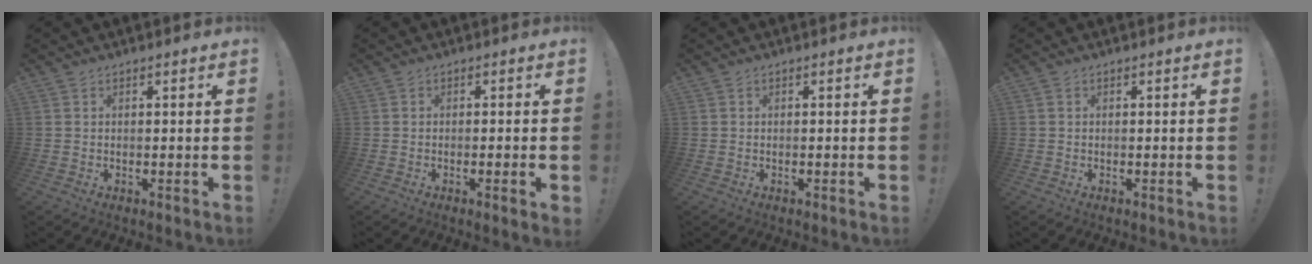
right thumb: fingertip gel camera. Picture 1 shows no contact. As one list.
[{"total": 2.2, "force": [-0.8, -0.3, 2.1], "torque": [-0.039, -0.001, -0.013]}, {"total": 0.8, "force": [0.1, 0.1, -0.8], "torque": [0.004, 0.002, 0.003]}, {"total": 0.0}]